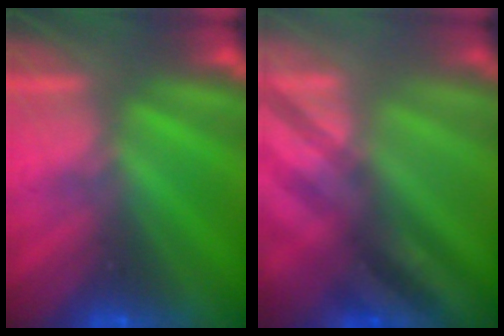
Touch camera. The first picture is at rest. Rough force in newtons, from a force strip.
{"total": 2.9}